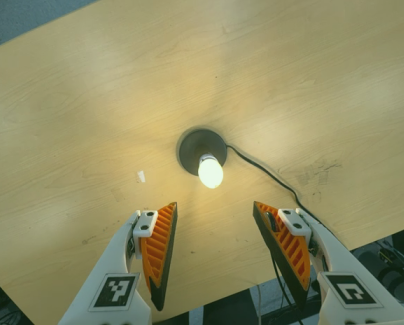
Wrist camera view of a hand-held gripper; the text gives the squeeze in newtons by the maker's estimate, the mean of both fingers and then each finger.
{"total": 0.0}